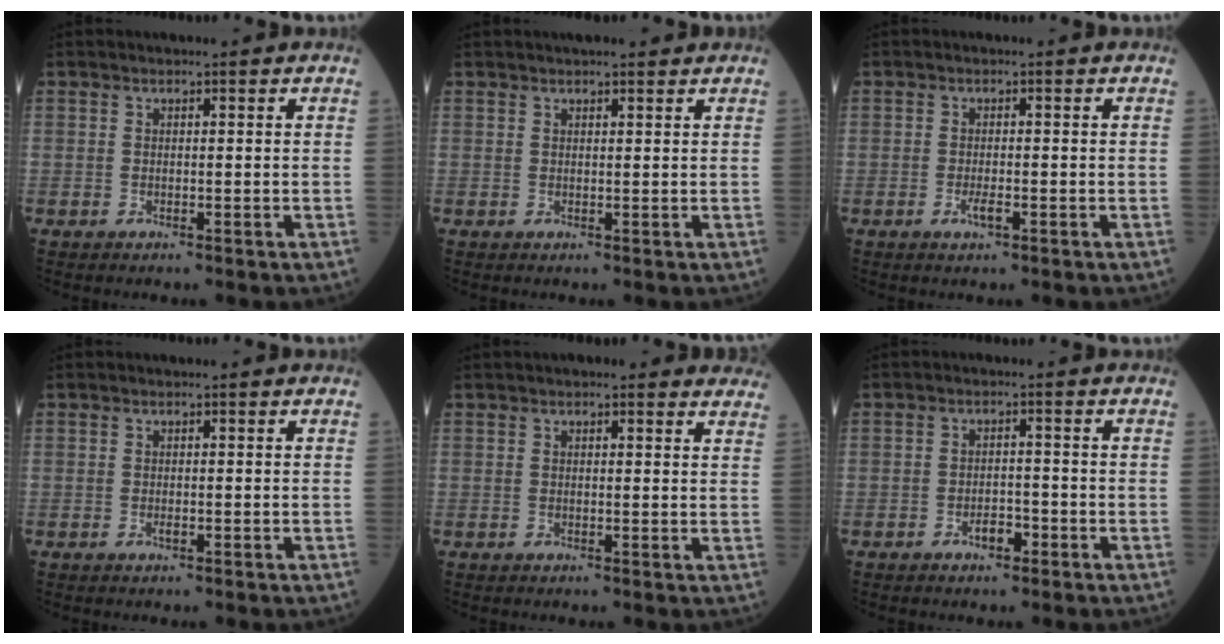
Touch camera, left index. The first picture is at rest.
{"total": 3.7, "force": [3.2, 0.6, 1.6], "torque": [-0.018, 0.021, 0.042]}
{"total": 1.7, "force": [-0.8, 0.3, 1.5], "torque": [-0.030, -0.001, -0.013]}
{"total": 0.6, "force": [-0.2, 0.2, 0.5], "torque": [-0.012, -0.001, -0.003]}
{"total": 8.1, "force": [7.3, 1.7, 3.1], "torque": [-0.018, 0.008, 0.065]}
{"total": 2.6, "force": [-1.6, 1.2, 1.6], "torque": [-0.026, 0.004, -0.026]}